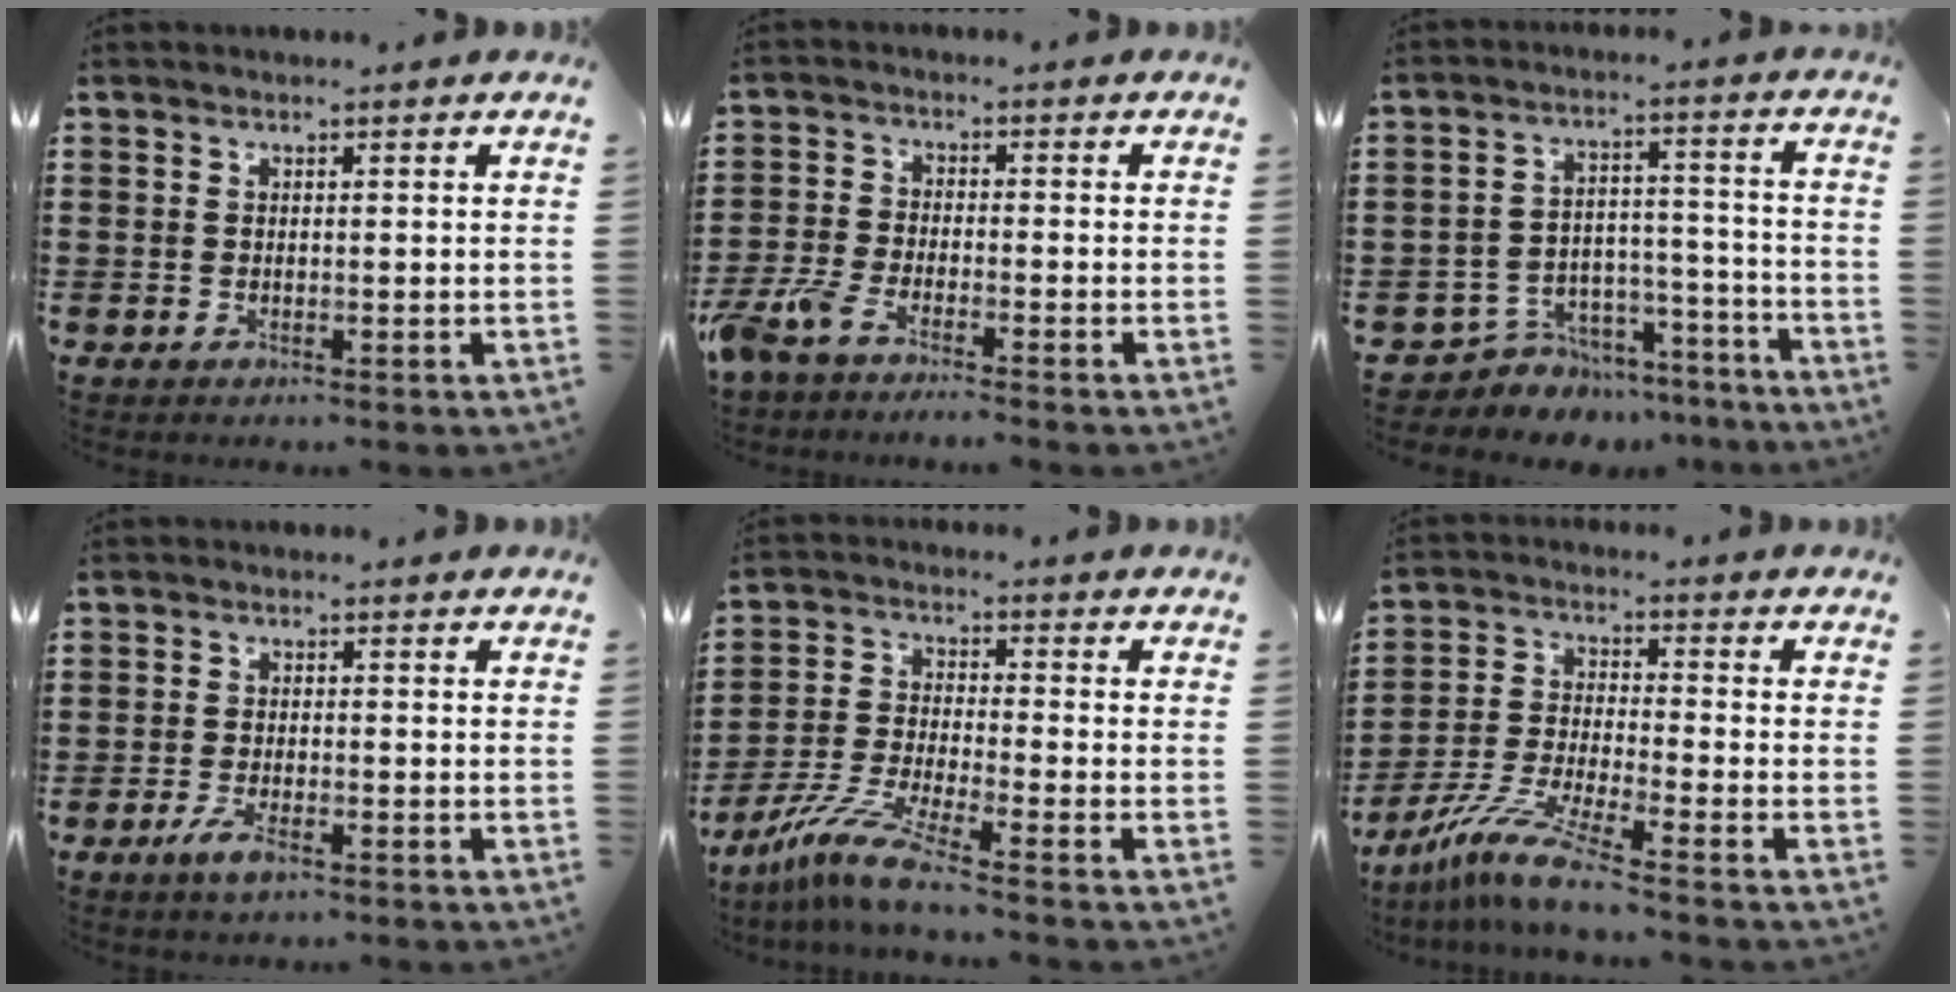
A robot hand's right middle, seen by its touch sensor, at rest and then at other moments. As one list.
[{"total": 4.6, "force": [-4.0, 0.7, 2.3], "torque": [-0.081, -0.016, -0.087]}, {"total": 5.5, "force": [-5.1, 2.2, 0.1], "torque": [-0.008, 0.019, -0.102]}, {"total": 3.4, "force": [-1.9, 0.9, 2.7], "torque": [-0.066, -0.007, -0.040]}, {"total": 7.9, "force": [-6.4, 0.2, 4.6], "torque": [-0.107, -0.014, -0.128]}, {"total": 8.9, "force": [-7.3, 0.2, 5.1], "torque": [-0.111, -0.008, -0.144]}]